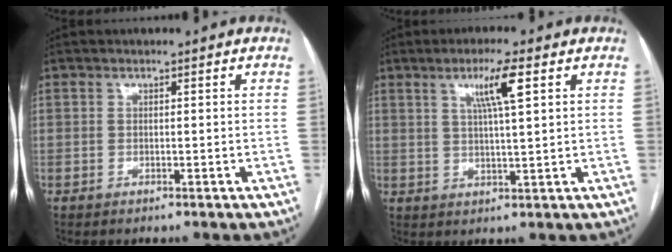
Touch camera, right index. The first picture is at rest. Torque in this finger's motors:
{"motor_torque": [0.99, 0.42, 0.17, 0.09]}